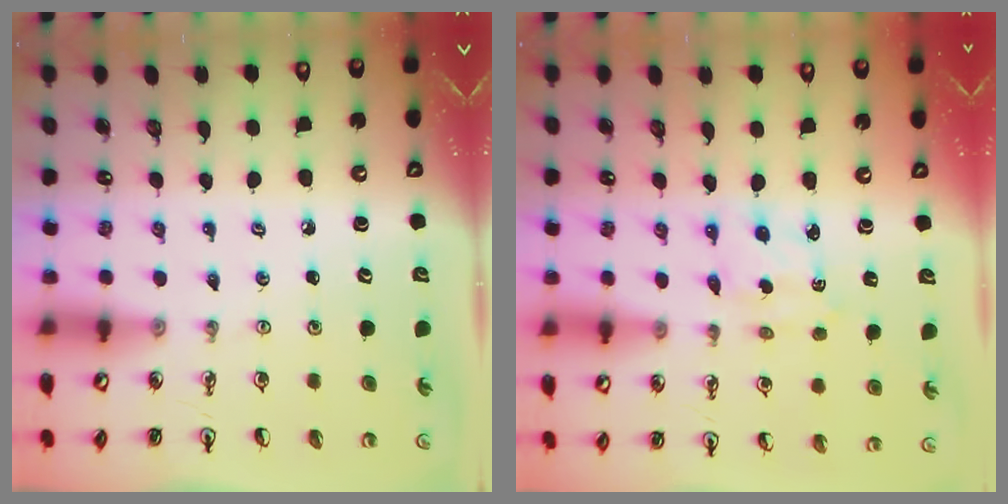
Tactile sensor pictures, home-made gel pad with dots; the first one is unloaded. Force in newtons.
{"total": 2.3, "press": 2.3, "slide": 0.6}